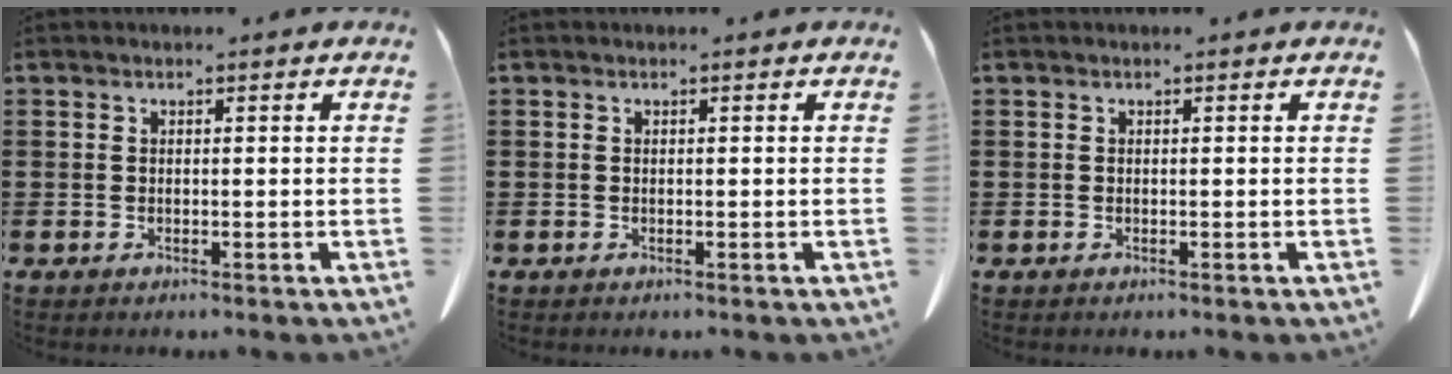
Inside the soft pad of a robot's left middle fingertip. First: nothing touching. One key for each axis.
{"total": 0.0}
{"total": 0.0}